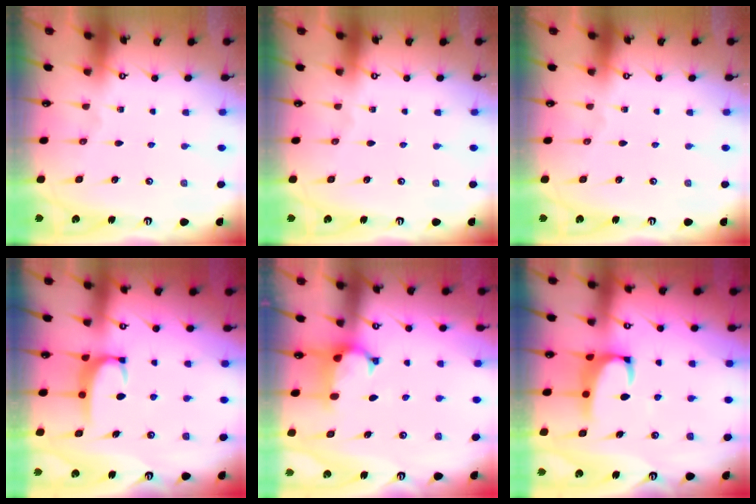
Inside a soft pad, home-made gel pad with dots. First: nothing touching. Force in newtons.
{"total": 0.0}
{"total": 0.0}
{"total": 2.7, "press": 2.6, "slide": 0.5}
{"total": 0.7, "press": 0.1, "slide": 0.7}
{"total": 2.2, "press": 2.0, "slide": 1.0}